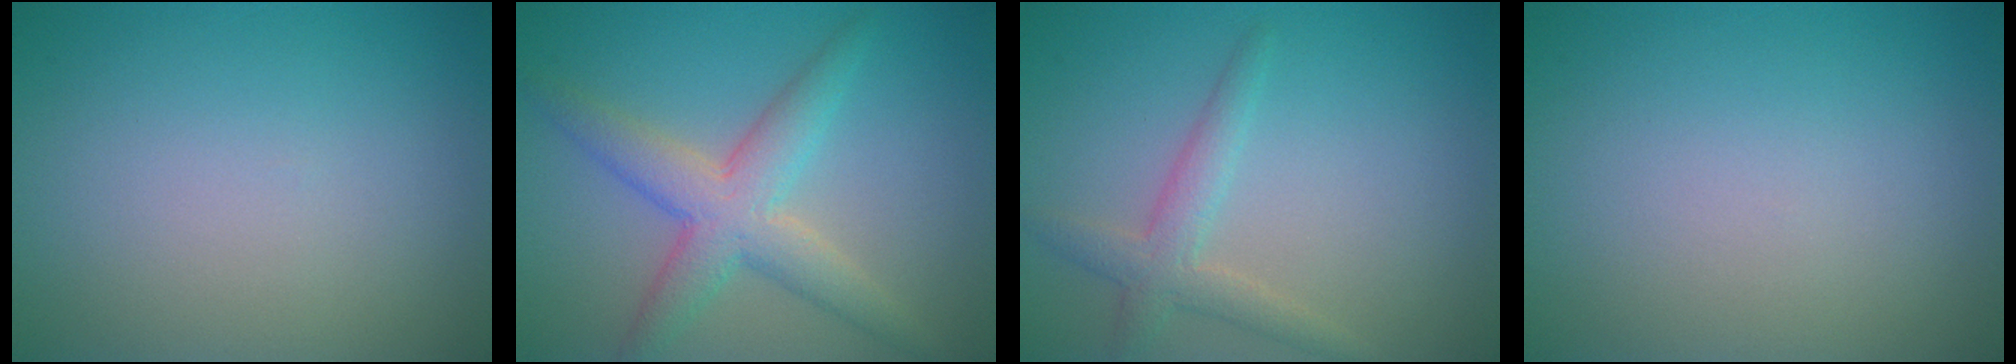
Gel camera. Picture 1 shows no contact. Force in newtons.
{"total": 5.0, "press": 5.0, "slide": 0.3}
{"total": 2.6, "press": 2.6, "slide": 0.1}
{"total": 0.0}